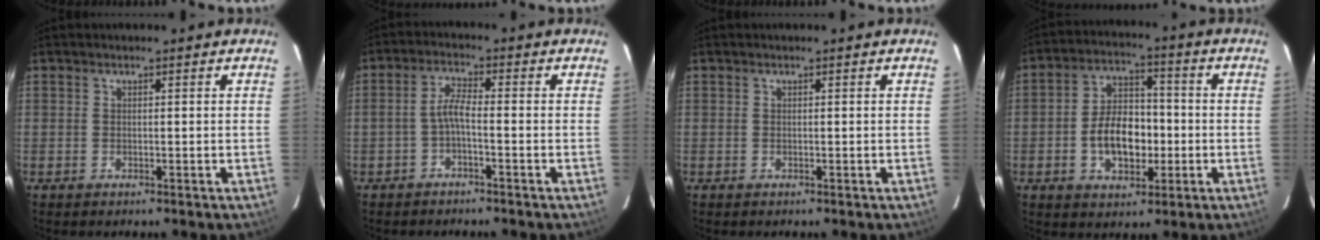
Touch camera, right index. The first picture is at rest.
{"total": 3.1, "force": [-1.6, 0.4, 2.7], "torque": [-0.064, 0.010, -0.033]}
{"total": 0.0}
{"total": 10.7, "force": [-2.5, 6.7, 7.9], "torque": [-0.150, 0.020, -0.033]}